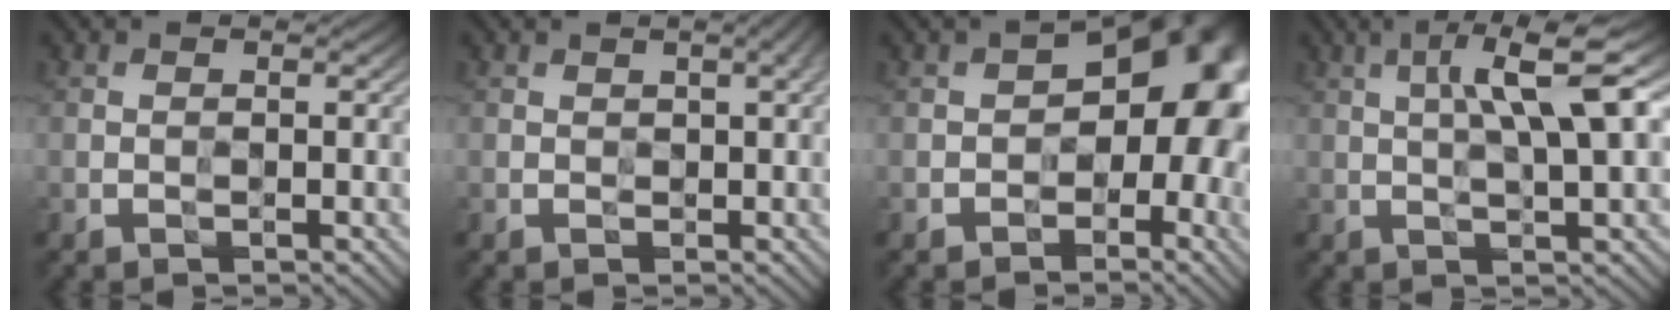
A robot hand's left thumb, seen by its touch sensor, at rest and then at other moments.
{"total": 1.0, "force": [0.5, 0.4, 0.8], "torque": [-0.005, 0.000, 0.009]}
{"total": 11.5, "force": [-0.3, 7.4, 8.8], "torque": [-0.078, 0.012, -0.016]}
{"total": 7.4, "force": [2.4, 1.1, 6.9], "torque": [-0.115, 0.018, 0.043]}